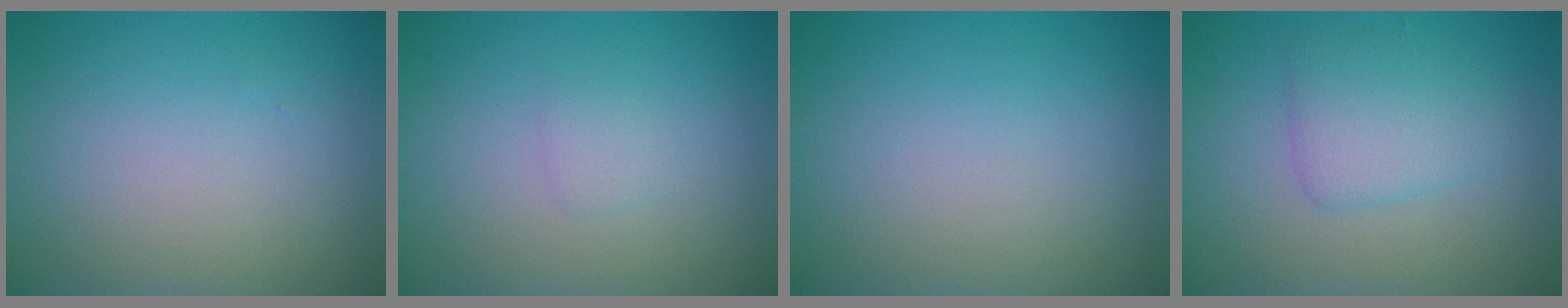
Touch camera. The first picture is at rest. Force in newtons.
{"total": 0.9, "press": 0.9, "slide": 0.0}
{"total": 0.0}
{"total": 3.0, "press": 3.0, "slide": 0.1}